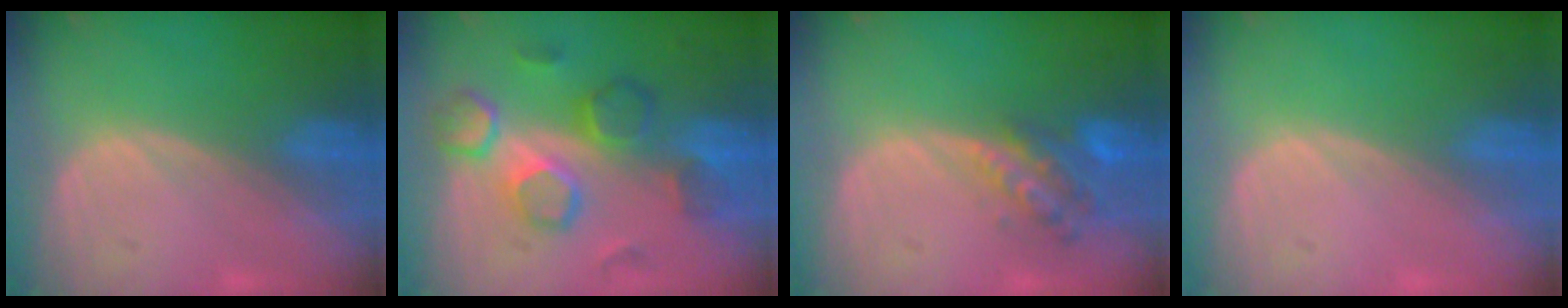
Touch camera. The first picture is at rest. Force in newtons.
{"total": 8.7, "press": 8.6, "slide": 1.5}
{"total": 5.9, "press": 5.3, "slide": 2.6}
{"total": 0.0}